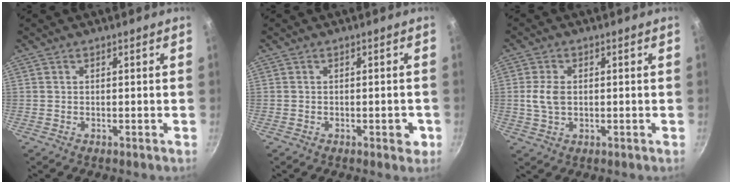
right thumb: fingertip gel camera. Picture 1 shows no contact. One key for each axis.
{"total": 3.0, "fx": -1.1, "fy": 1.3, "fz": 2.5, "tx": -0.022, "ty": 0.003, "tz": -0.015}
{"total": 4.7, "fx": 0.2, "fy": 3.1, "fz": 3.5, "tx": -0.069, "ty": 0.004, "tz": 0.002}